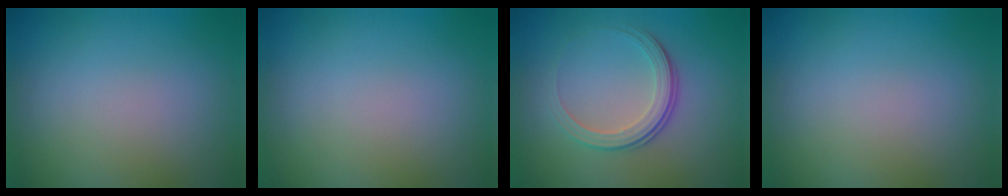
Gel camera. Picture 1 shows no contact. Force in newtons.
{"total": 0.0}
{"total": 3.7, "press": 2.6, "slide": 2.6}
{"total": 0.0}